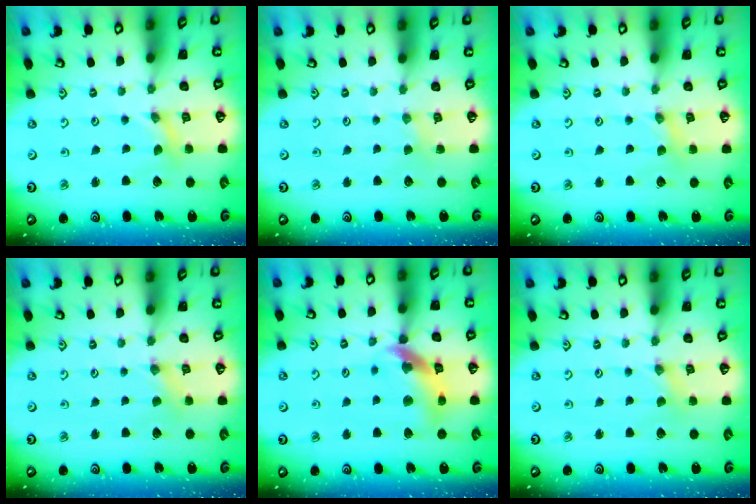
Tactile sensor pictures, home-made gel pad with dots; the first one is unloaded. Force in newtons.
{"total": 1.3, "press": 1.2, "slide": 0.3}
{"total": 1.4, "press": 1.4, "slide": 0.3}
{"total": 2.5, "press": 2.4, "slide": 0.4}
{"total": 14.0, "press": 13.9, "slide": 1.7}
{"total": 0.8, "press": 0.8, "slide": 0.1}